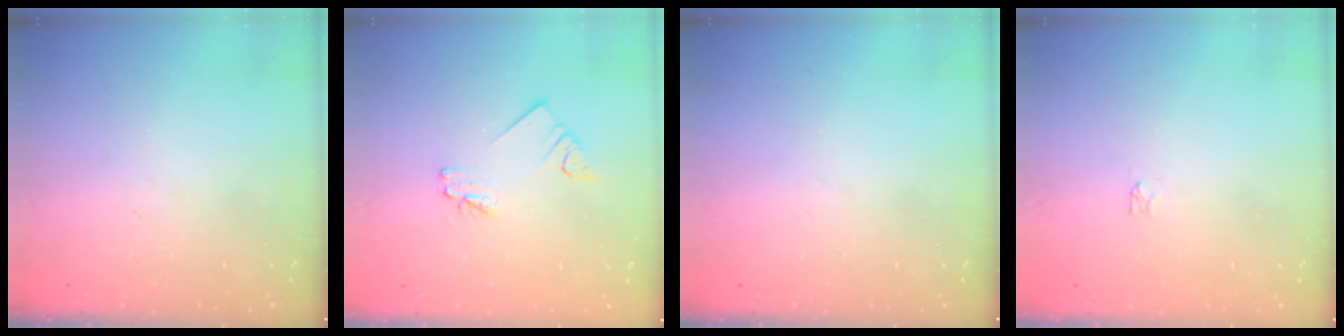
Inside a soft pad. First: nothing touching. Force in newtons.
{"total": 2.3, "press": 2.3, "slide": 0.1}
{"total": 0.0}
{"total": 0.0}